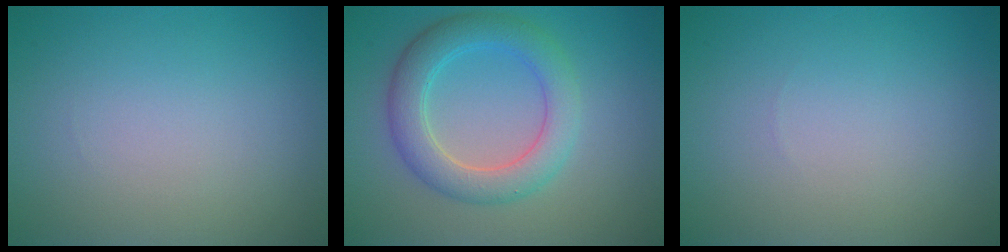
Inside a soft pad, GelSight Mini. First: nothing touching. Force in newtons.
{"total": 4.8, "press": 4.8, "slide": 0.1}
{"total": 0.0}